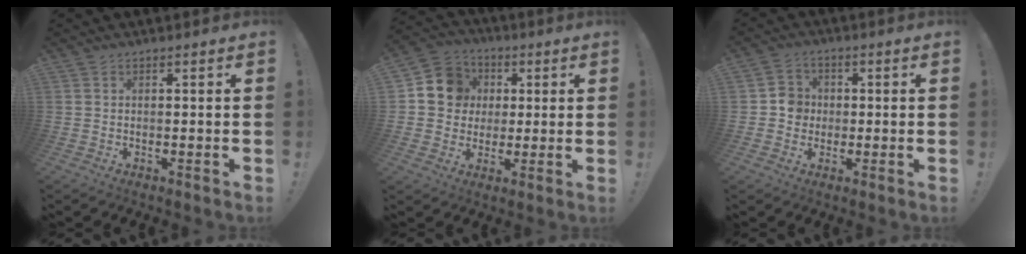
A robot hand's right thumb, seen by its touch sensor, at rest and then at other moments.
{"total": 11.1, "force": [2.0, 10.4, 3.4], "torque": [-0.042, 0.006, 0.046]}
{"total": 5.8, "force": [-0.9, 5.5, 1.7], "torque": [-0.022, 0.015, -0.015]}